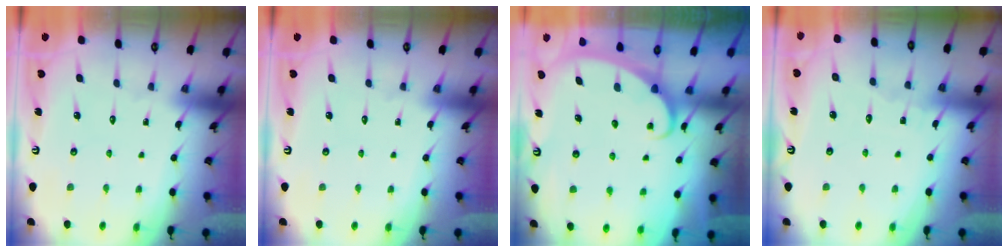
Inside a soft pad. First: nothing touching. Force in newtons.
{"total": 0.0}
{"total": 2.4, "press": 2.4, "slide": 0.3}
{"total": 4.1, "press": 4.1, "slide": 0.5}